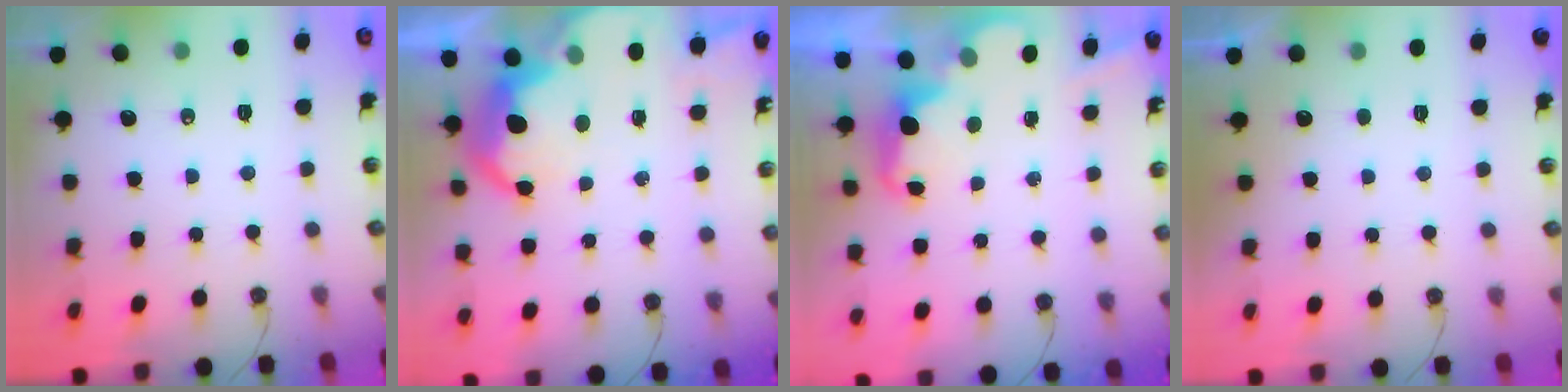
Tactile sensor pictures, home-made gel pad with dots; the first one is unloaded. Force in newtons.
{"total": 11.1, "press": 11.0, "slide": 0.7}
{"total": 2.4, "press": 2.3, "slide": 0.5}
{"total": 0.0}